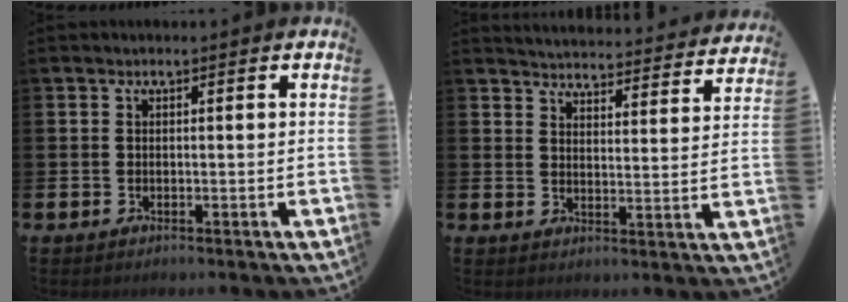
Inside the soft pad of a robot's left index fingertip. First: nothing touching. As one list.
[{"total": 4.6, "force": [4.6, 0.3, 0.3], "torque": [-0.019, -0.042, 0.078]}]